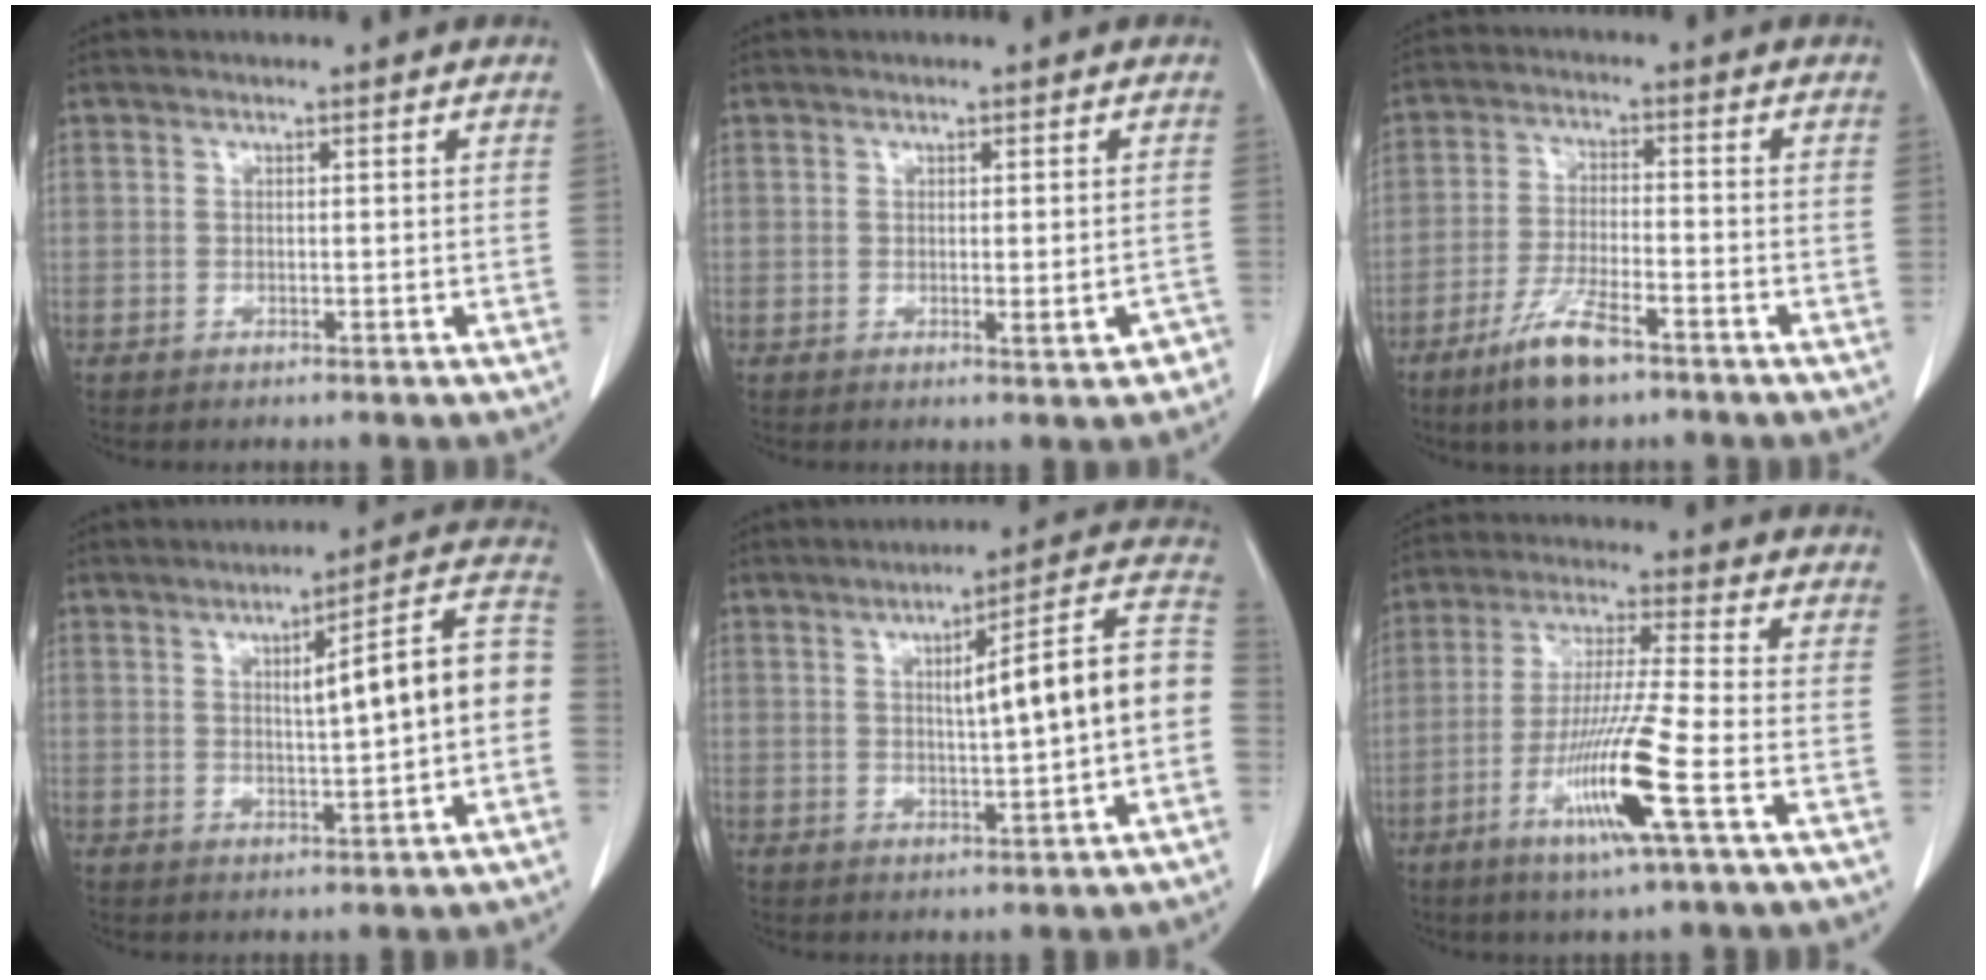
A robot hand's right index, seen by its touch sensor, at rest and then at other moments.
{"total": 2.9, "force": [-1.2, 0.8, 2.5], "torque": [-0.019, -0.002, -0.012]}
{"total": 8.5, "force": [-5.7, 1.7, 6.1], "torque": [-0.118, -0.013, -0.103]}
{"total": 11.6, "force": [0.3, 1.1, 11.5], "torque": [-0.145, 0.030, 0.001]}
{"total": 13.3, "force": [0.2, 0.7, 13.3], "torque": [-0.169, 0.031, -0.001]}
{"total": 12.6, "force": [-5.0, -0.9, 11.5], "torque": [-0.226, -0.021, -0.098]}